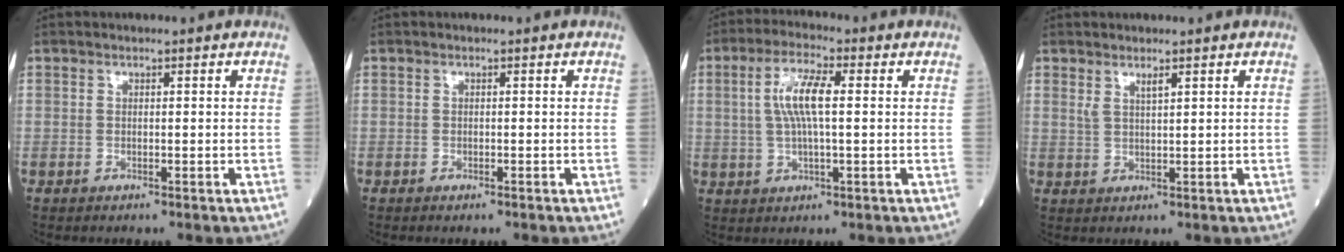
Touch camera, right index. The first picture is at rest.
{"total": 0.0}
{"total": 7.0, "force": [1.1, 1.2, 6.8], "torque": [-0.141, 0.009, 0.022]}
{"total": 1.7, "force": [1.2, 0.1, 1.2], "torque": [-0.030, 0.002, 0.030]}